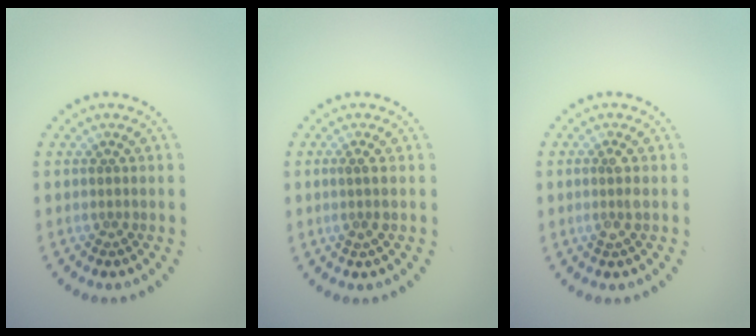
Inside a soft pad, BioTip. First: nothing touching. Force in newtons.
{"total": 1.3, "press": 1.1, "slide": 0.8}
{"total": 1.3, "press": 1.2, "slide": 0.6}